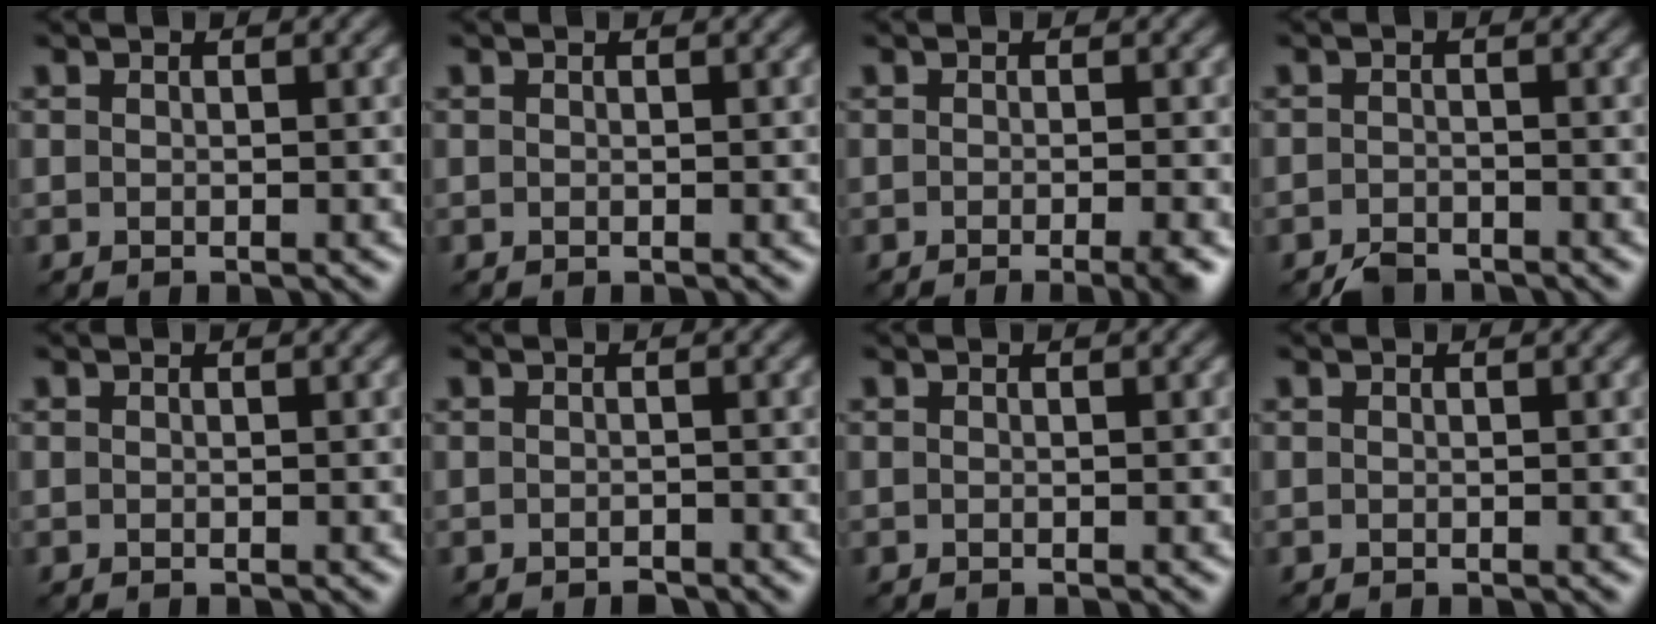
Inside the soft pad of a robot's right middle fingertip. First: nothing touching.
{"total": 0.0}
{"total": 2.9, "force": [-1.4, 0.6, 2.5], "torque": [-0.026, -0.002, -0.024]}
{"total": 2.1, "force": [-1.9, 0.8, 0.6], "torque": [-0.010, 0.001, -0.038]}
{"total": 0.0}
{"total": 0.7, "force": [-0.7, 0.2, 0.3], "torque": [-0.005, 0.000, -0.010]}
{"total": 0.0}
{"total": 0.0}